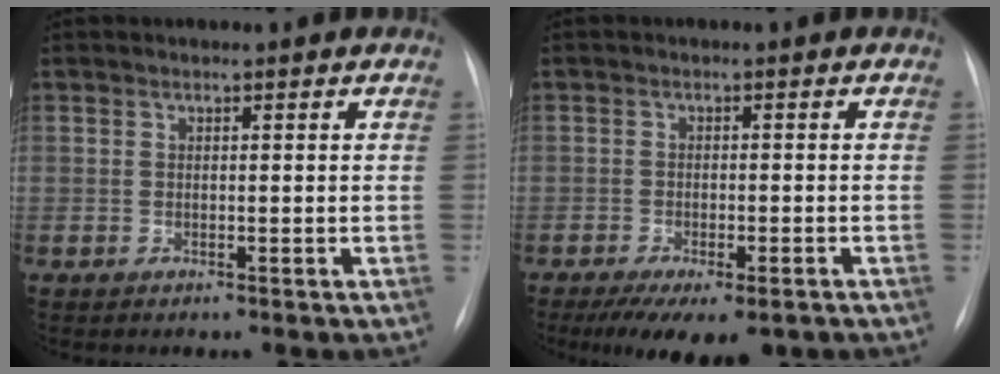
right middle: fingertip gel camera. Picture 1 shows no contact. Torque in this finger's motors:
{"motor_torque": [0.45, -0.61, -0.02, 0.00]}